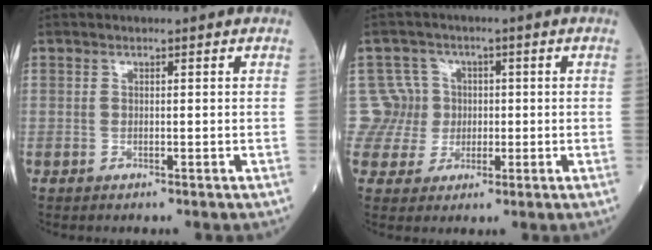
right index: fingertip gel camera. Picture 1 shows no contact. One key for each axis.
{"total": 6.5, "fx": 0.7, "fy": 6.4, "fz": -0.4, "tx": 0.022, "ty": 0.020, "tz": 0.016}